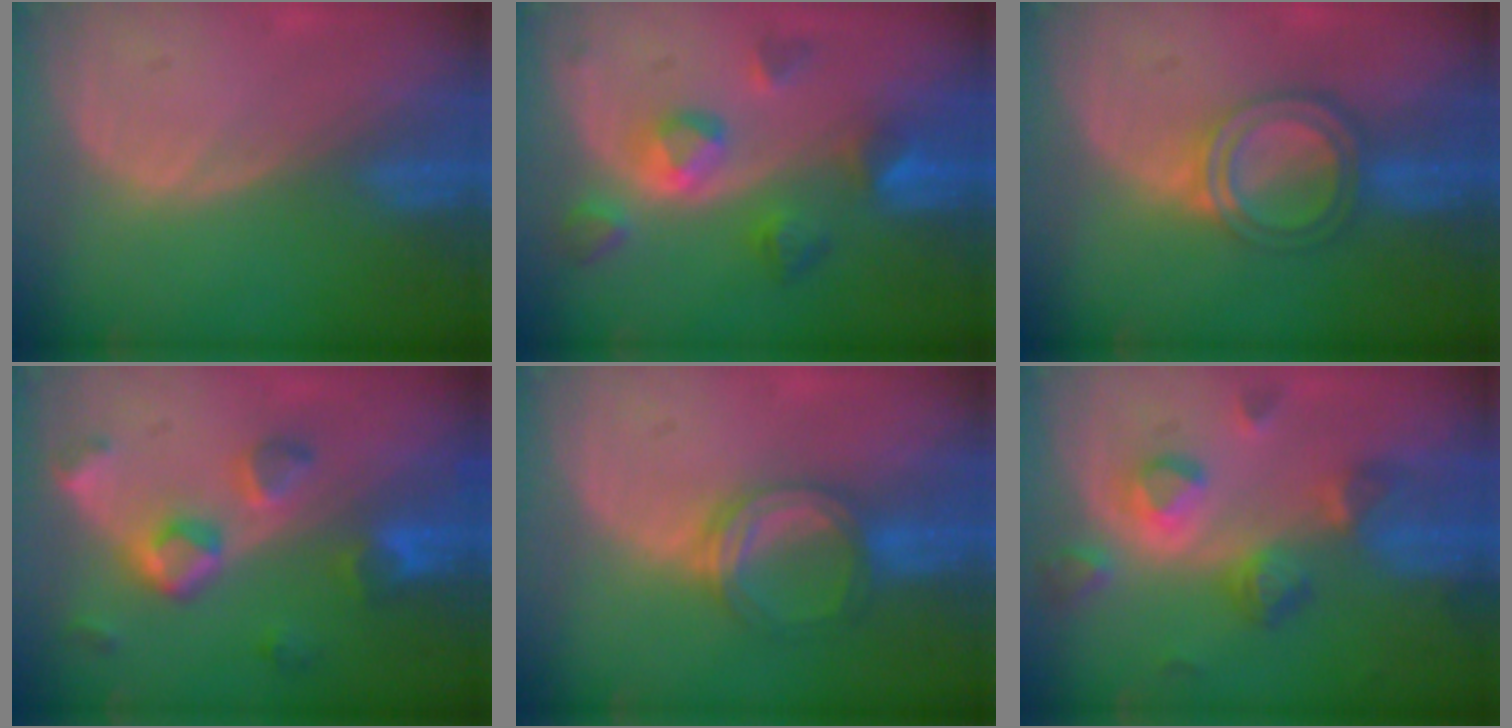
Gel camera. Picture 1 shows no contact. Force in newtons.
{"total": 7.4, "press": 6.9, "slide": 2.8}
{"total": 6.2, "press": 5.3, "slide": 3.1}
{"total": 7.7, "press": 7.0, "slide": 3.2}
{"total": 5.1, "press": 5.1, "slide": 0.3}
{"total": 7.4, "press": 7.3, "slide": 1.1}